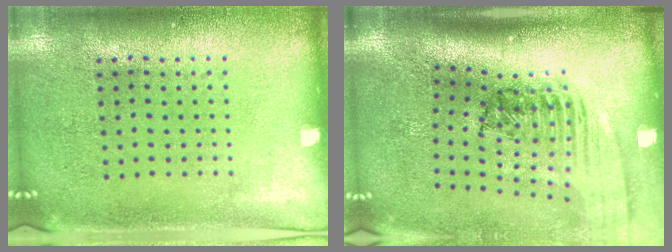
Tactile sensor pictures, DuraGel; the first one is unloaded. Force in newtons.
{"total": 2.6, "press": 1.8, "slide": 1.9}